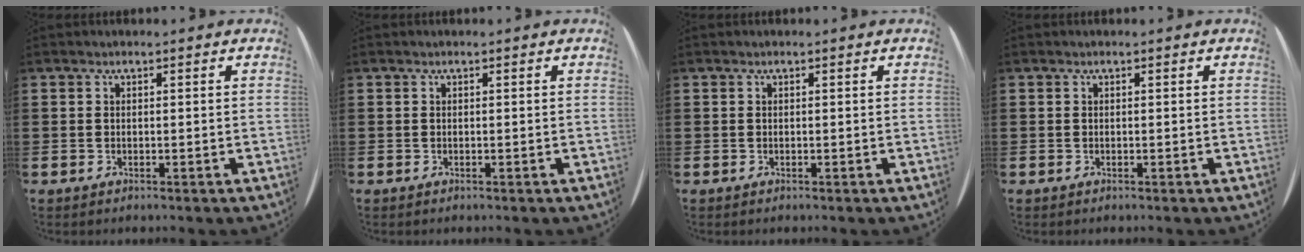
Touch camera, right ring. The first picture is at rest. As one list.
[{"total": 0.0}, {"total": 0.0}, {"total": 0.0}]